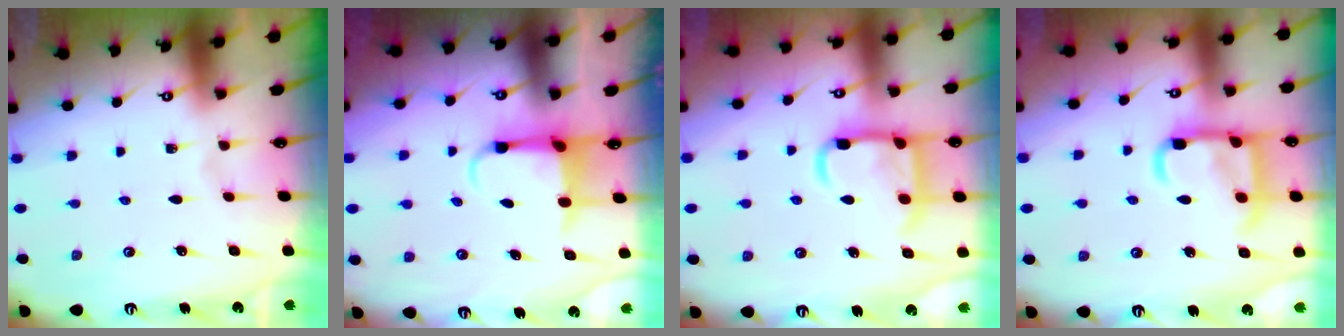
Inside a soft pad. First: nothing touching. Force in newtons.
{"total": 3.9, "press": 3.8, "slide": 0.9}
{"total": 13.6, "press": 13.5, "slide": 1.6}
{"total": 14.8, "press": 14.7, "slide": 1.3}